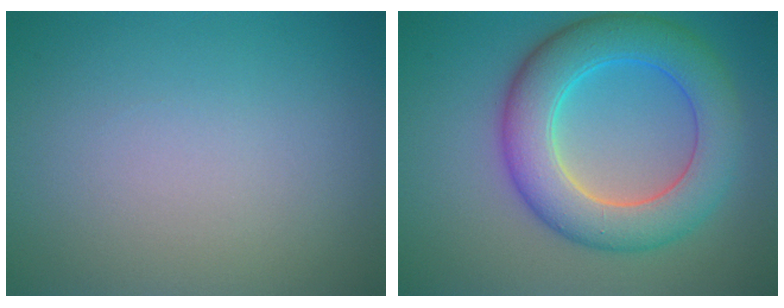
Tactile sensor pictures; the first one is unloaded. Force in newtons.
{"total": 7.9, "press": 7.9, "slide": 0.2}